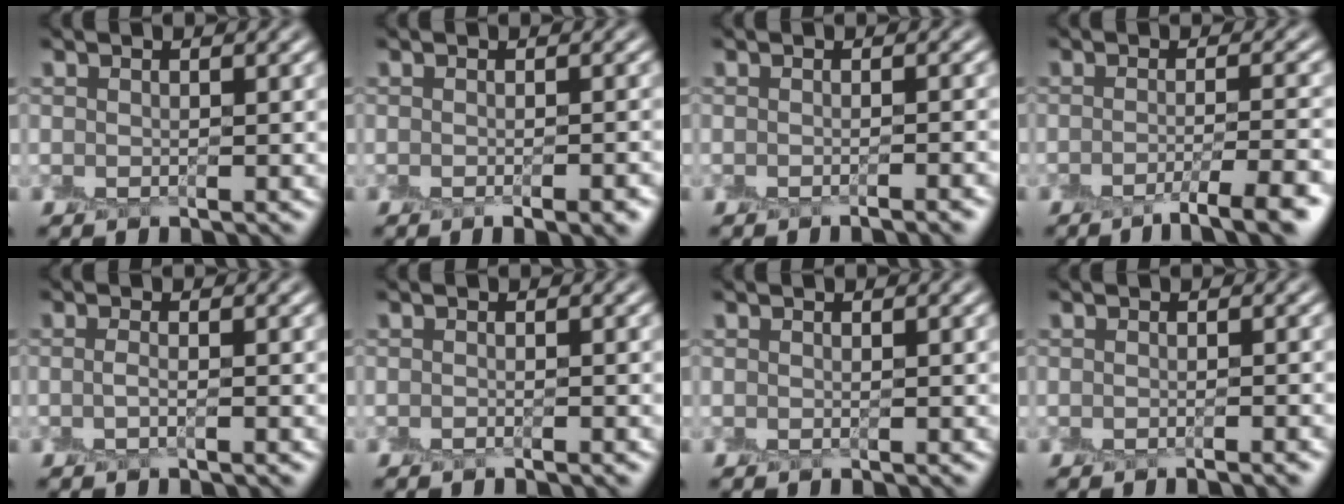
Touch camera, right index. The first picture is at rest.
{"total": 2.9, "force": [-1.8, 0.6, 2.3], "torque": [-0.025, -0.007, -0.016]}
{"total": 1.8, "force": [-1.5, 0.0, 1.0], "torque": [-0.005, -0.003, -0.021]}
{"total": 5.0, "force": [-3.3, 0.7, 3.7], "torque": [-0.047, 0.001, -0.053]}
{"total": 0.7, "force": [-0.2, -0.2, 0.6], "torque": [-0.017, -0.004, -0.007]}
{"total": 0.7, "force": [-0.6, -0.3, 0.1], "torque": [-0.002, -0.002, -0.010]}
{"total": 0.6, "force": [0.0, -0.4, -0.4], "torque": [0.006, 0.001, 0.001]}
{"total": 1.4, "force": [-1.1, -0.1, 0.8], "torque": [-0.003, -0.005, -0.015]}